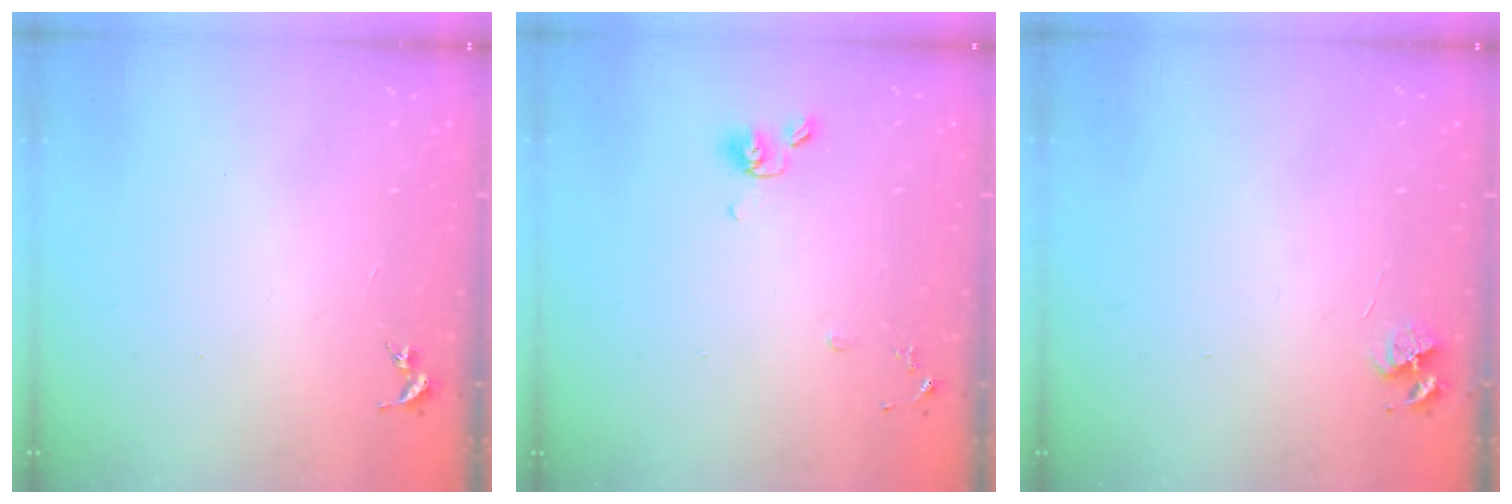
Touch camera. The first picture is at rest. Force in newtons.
{"total": 7.9, "press": 7.6, "slide": 2.0}
{"total": 4.5, "press": 4.4, "slide": 0.6}